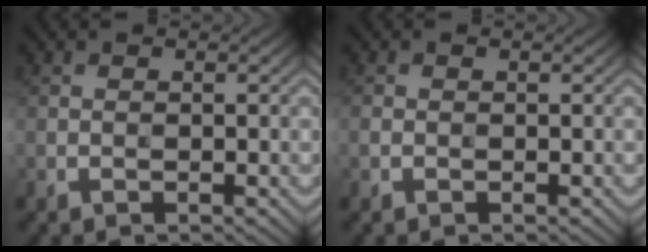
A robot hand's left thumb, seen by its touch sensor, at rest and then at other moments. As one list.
[{"total": 0.7, "force": [-0.2, 0.5, 0.4], "torque": [-0.011, -0.002, -0.006]}]